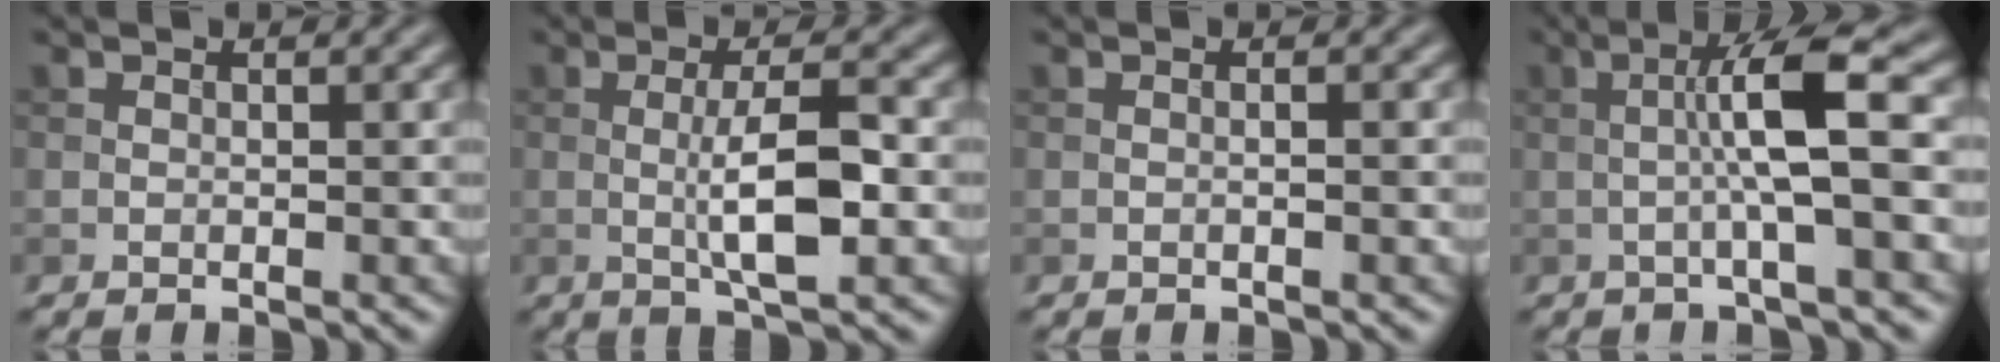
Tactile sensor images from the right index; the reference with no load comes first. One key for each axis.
{"total": 5.4, "fx": -0.5, "fy": 1.1, "fz": 5.2, "tx": -0.095, "ty": 0.003, "tz": -0.011}
{"total": 0.7, "fx": -0.1, "fy": 0.1, "fz": 0.7, "tx": -0.011, "ty": -0.003, "tz": -0.003}
{"total": 6.2, "fx": 0.0, "fy": 0.7, "fz": 6.1, "tx": -0.104, "ty": 0.015, "tz": -0.006}